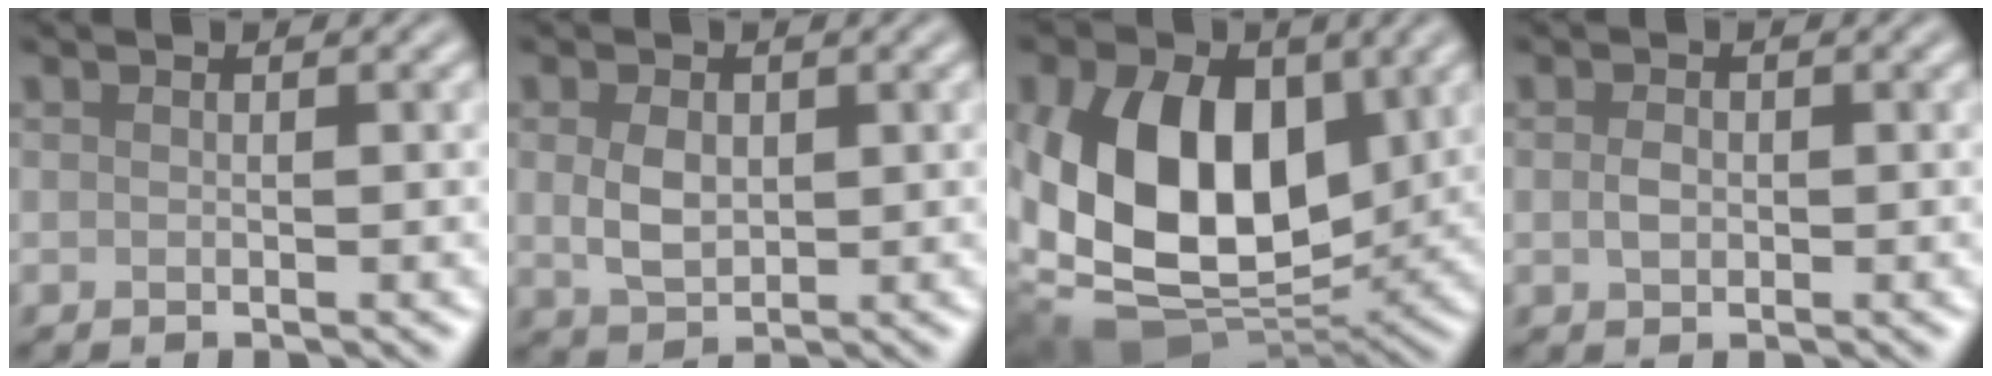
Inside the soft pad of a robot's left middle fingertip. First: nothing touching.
{"total": 3.0, "force": [0.4, 2.1, 2.1], "torque": [-0.049, 0.000, 0.011]}
{"total": 13.4, "force": [1.3, 8.9, 9.9], "torque": [-0.195, -0.010, 0.016]}
{"total": 1.5, "force": [0.0, 1.1, 1.0], "torque": [-0.021, -0.001, -0.002]}